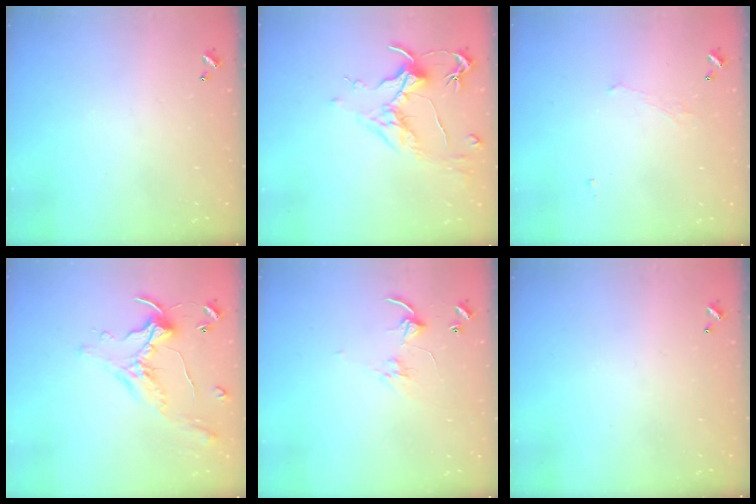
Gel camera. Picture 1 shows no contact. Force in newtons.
{"total": 1.7, "press": 1.4, "slide": 0.9}
{"total": 1.1, "press": 0.8, "slide": 0.7}
{"total": 0.0}
{"total": 3.2, "press": 3.2, "slide": 0.0}
{"total": 0.0}